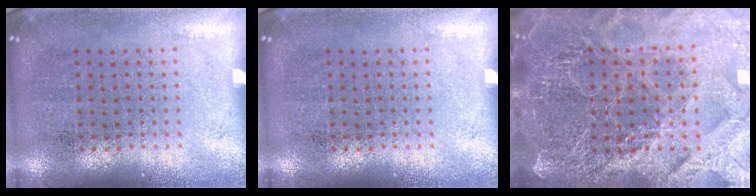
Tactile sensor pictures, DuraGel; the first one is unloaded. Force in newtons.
{"total": 0.0}
{"total": 6.1, "press": 5.3, "slide": 2.9}